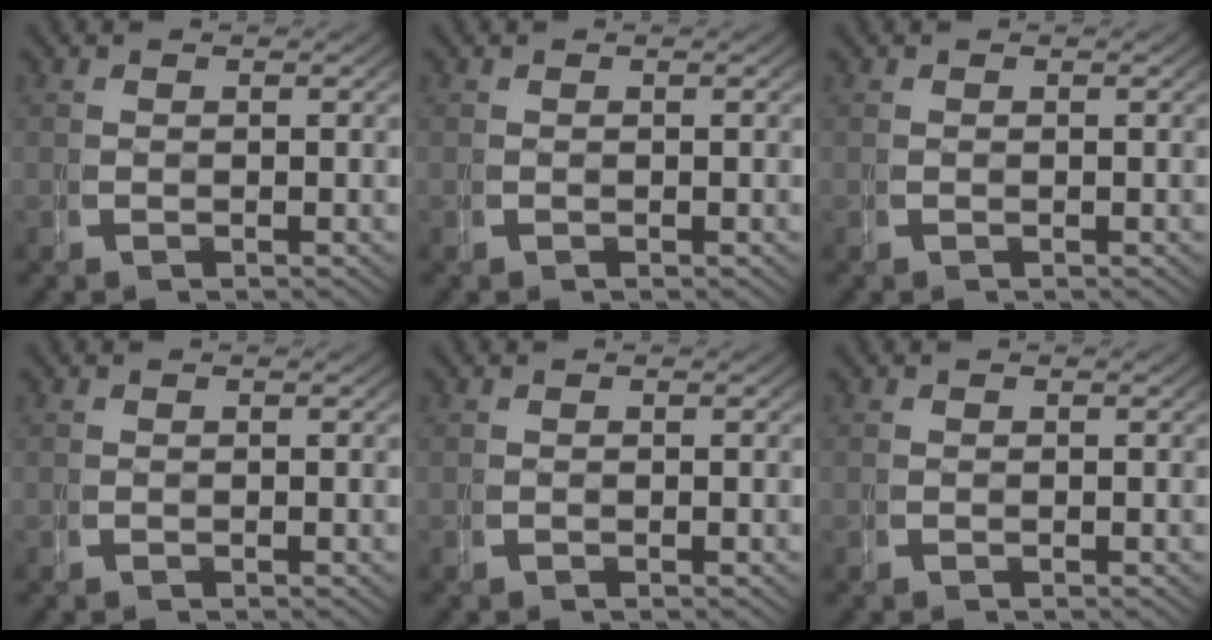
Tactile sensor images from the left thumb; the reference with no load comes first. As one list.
[{"total": 0.0}, {"total": 0.0}, {"total": 0.0}, {"total": 0.0}, {"total": 0.0}]